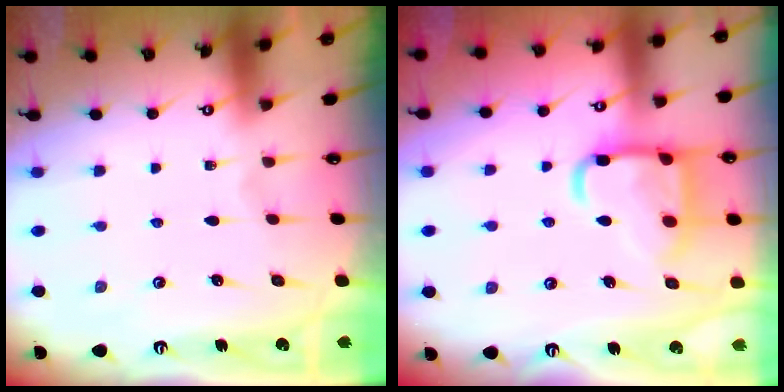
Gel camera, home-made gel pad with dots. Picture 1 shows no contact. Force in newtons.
{"total": 15.9, "press": 15.8, "slide": 1.6}